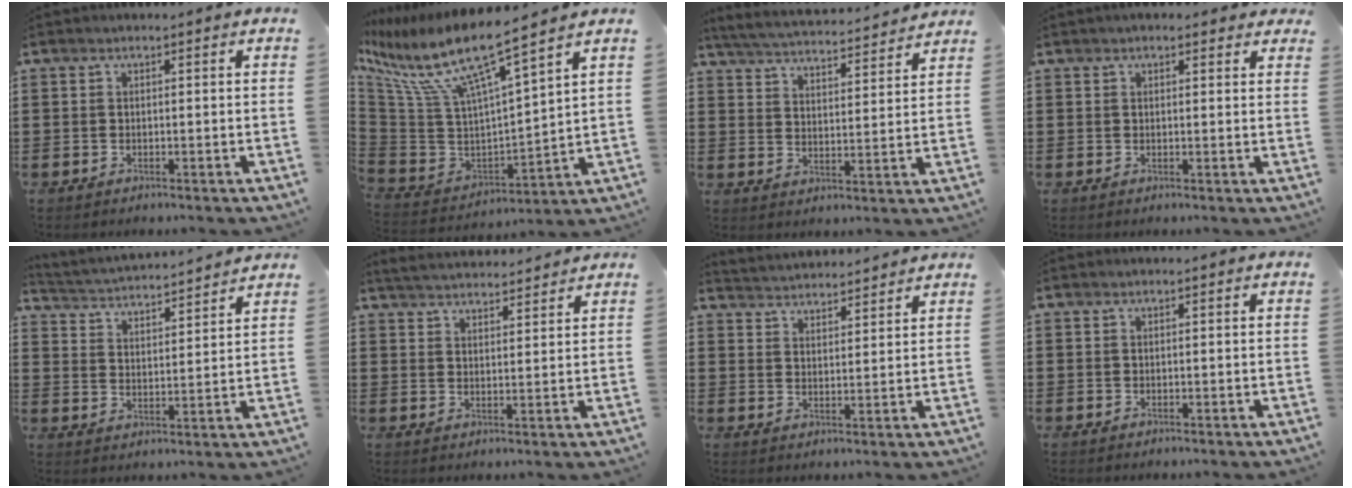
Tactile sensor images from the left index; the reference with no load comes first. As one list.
[{"total": 11.2, "force": [6.9, 1.8, 8.6], "torque": [-0.201, -0.055, 0.109]}, {"total": 4.1, "force": [4.1, -0.3, 0.7], "torque": [-0.038, -0.036, 0.063]}, {"total": 1.9, "force": [1.6, 0.8, 0.7], "torque": [-0.017, 0.008, 0.029]}, {"total": 3.0, "force": [3.0, -0.4, 0.1], "torque": [-0.022, -0.030, 0.044]}, {"total": 3.6, "force": [3.6, 0.0, 0.3], "torque": [-0.018, -0.016, 0.064]}, {"total": 3.3, "force": [3.3, -0.2, -0.5], "torque": [-0.004, -0.019, 0.057]}, {"total": 0.0}]